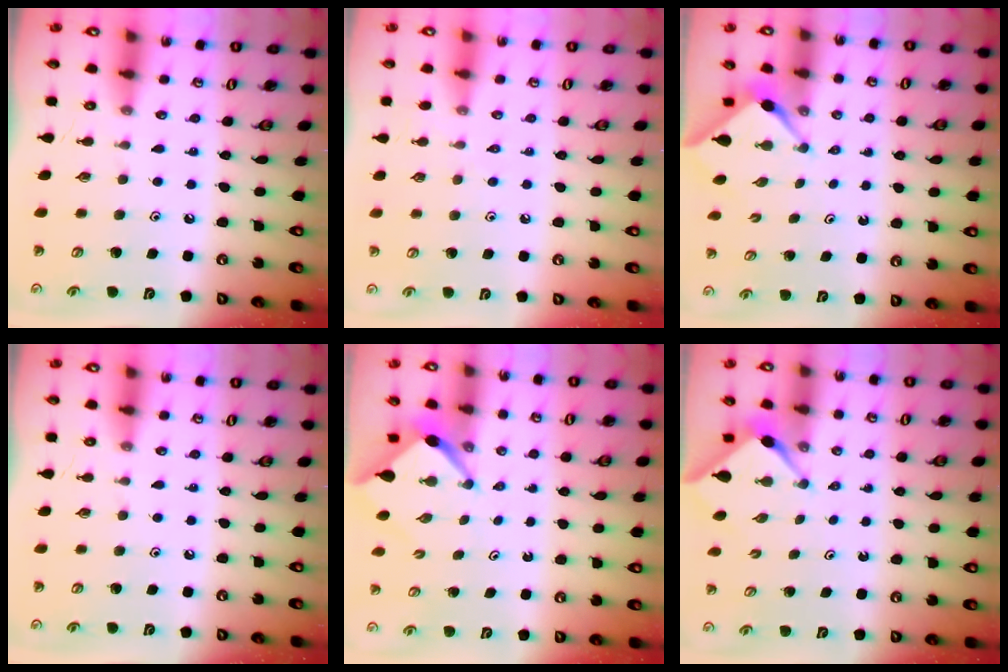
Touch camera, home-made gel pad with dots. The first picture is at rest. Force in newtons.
{"total": 3.9, "press": 3.8, "slide": 0.9}
{"total": 2.9, "press": 2.9, "slide": 0.2}
{"total": 0.0}
{"total": 3.6, "press": 3.6, "slide": 0.2}
{"total": 2.9, "press": 2.9, "slide": 0.2}